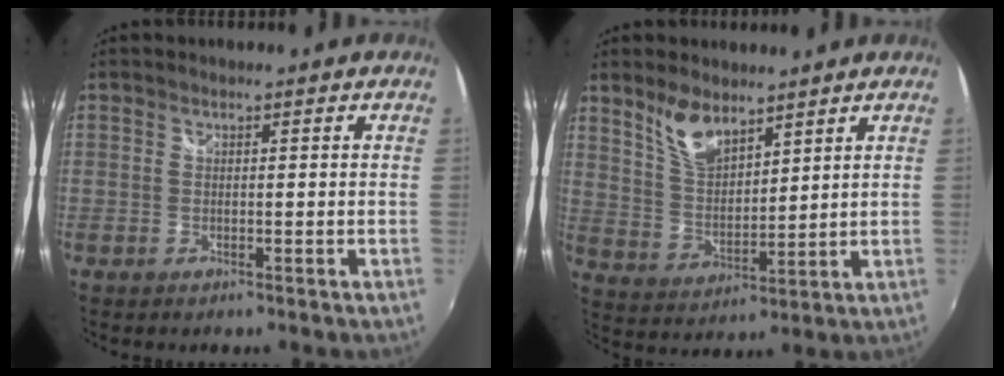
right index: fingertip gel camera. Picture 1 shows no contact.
{"total": 8.2, "force": [5.9, 3.5, 4.6], "torque": [-0.083, 0.004, 0.120]}